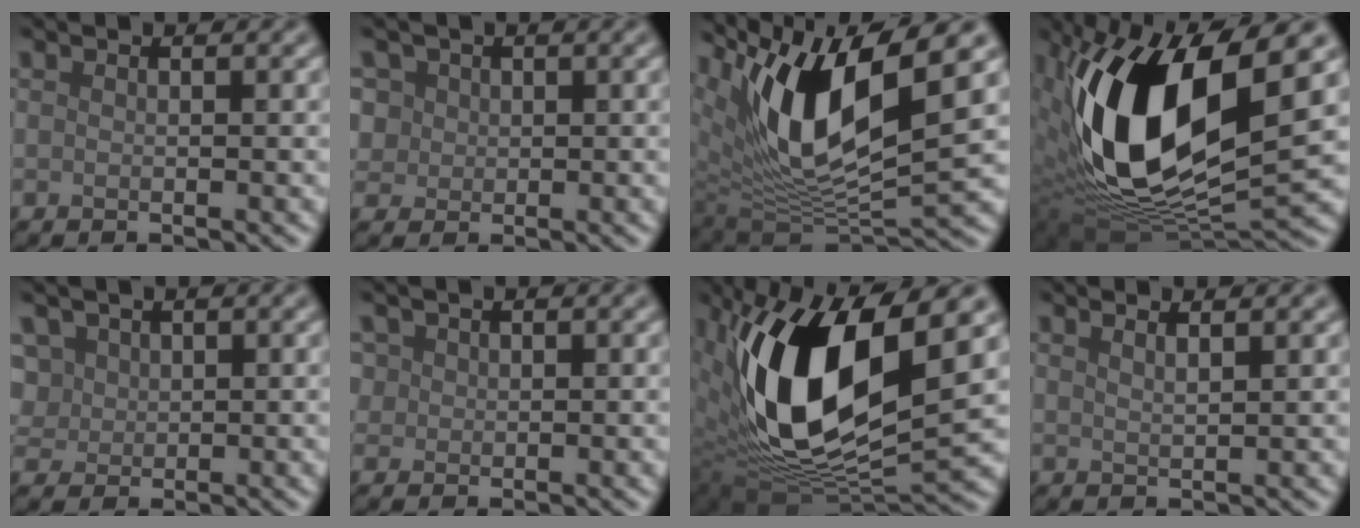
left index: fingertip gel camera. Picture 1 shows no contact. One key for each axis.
{"total": 4.2, "fx": 2.0, "fy": 3.4, "fz": 1.5, "tx": -0.030, "ty": 0.015, "tz": 0.024}
{"total": 11.5, "fx": 5.3, "fy": 4.1, "fz": 9.3, "tx": -0.173, "ty": -0.010, "tz": 0.104}
{"total": 15.1, "fx": 2.7, "fy": 7.2, "fz": 13.0, "tx": -0.248, "ty": -0.010, "tz": 0.043}
{"total": 3.6, "fx": 1.6, "fy": 2.7, "fz": 1.6, "tx": -0.050, "ty": 0.018, "tz": 0.036}
{"total": 1.6, "fx": 0.6, "fy": 1.4, "fz": 0.3, "tx": -0.006, "ty": 0.000, "tz": 0.011}
{"total": 13.6, "fx": 2.8, "fy": 6.3, "fz": 11.7, "tx": -0.223, "ty": -0.011, "tz": 0.050}
{"total": 2.0, "fx": 1.4, "fy": 0.7, "fz": 1.2, "tx": -0.001, "ty": 0.005, "tz": 0.001}